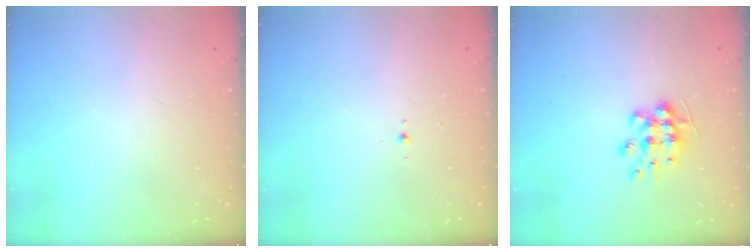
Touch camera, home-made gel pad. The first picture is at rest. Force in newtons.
{"total": 2.7, "press": 2.5, "slide": 0.8}
{"total": 8.8, "press": 8.8, "slide": 0.4}